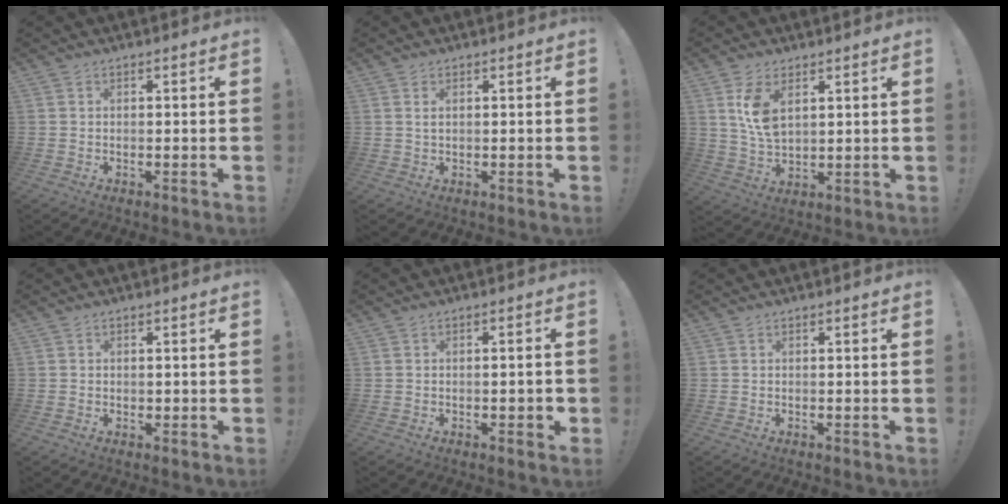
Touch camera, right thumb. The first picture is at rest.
{"total": 1.3, "force": [0.6, 0.4, 1.1], "torque": [-0.016, -0.002, 0.009]}
{"total": 8.3, "force": [4.0, 4.5, 5.7], "torque": [-0.095, -0.020, 0.071]}
{"total": 0.8, "force": [0.2, 0.8, 0.2], "torque": [0.006, -0.001, 0.002]}
{"total": 2.3, "force": [-0.9, 0.7, 2.1], "torque": [-0.037, 0.010, -0.013]}
{"total": 0.0}